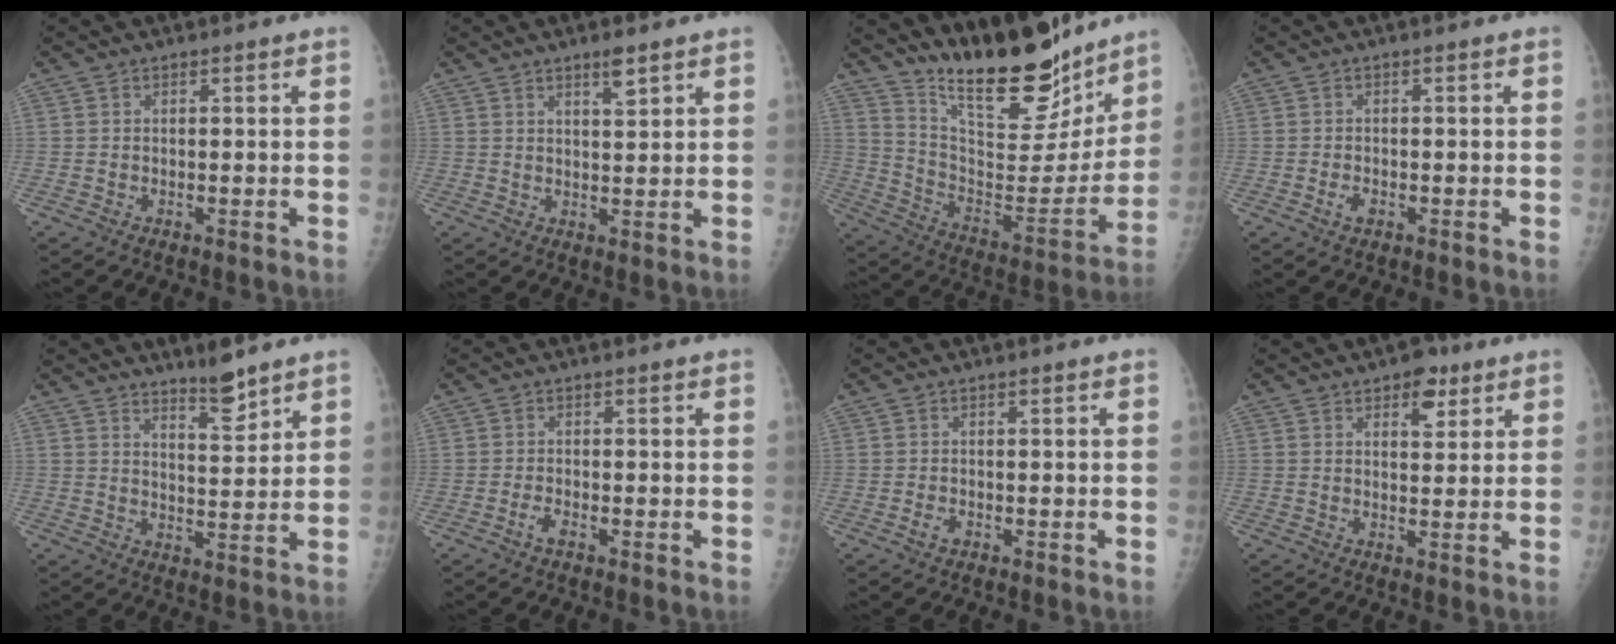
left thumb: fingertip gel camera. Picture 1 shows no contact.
{"total": 3.3, "force": [2.3, 0.7, 2.3], "torque": [-0.032, -0.017, 0.038]}
{"total": 22.8, "force": [18.3, 7.1, 11.7], "torque": [-0.137, -0.109, 0.305]}
{"total": 1.7, "force": [-0.8, 1.1, 1.1], "torque": [-0.019, 0.004, -0.013]}
{"total": 5.9, "force": [4.9, 1.1, 3.1], "torque": [-0.038, -0.045, 0.081]}
{"total": 1.8, "force": [-1.1, 0.7, 1.3], "torque": [-0.028, 0.007, -0.021]}
{"total": 1.4, "force": [-0.6, 0.9, 0.9], "torque": [-0.015, 0.003, -0.012]}
{"total": 5.3, "force": [3.0, 2.9, 3.3], "torque": [-0.023, -0.013, 0.038]}